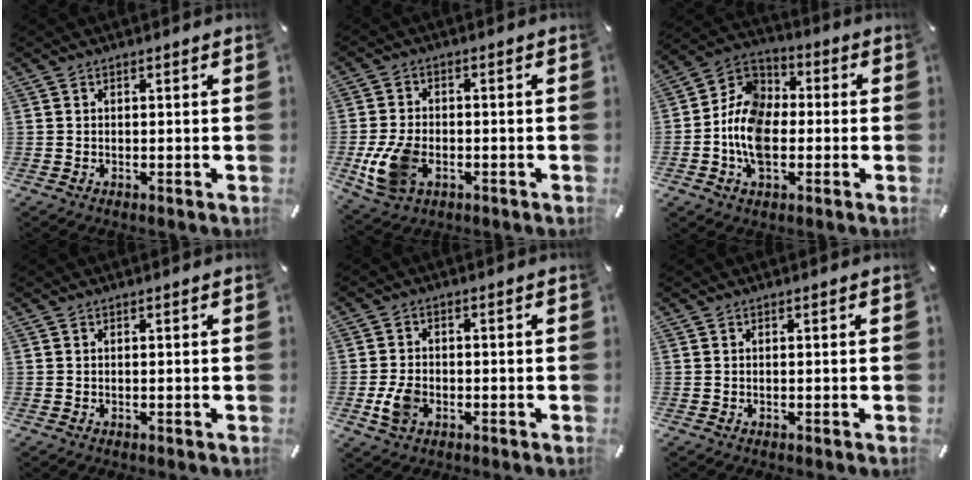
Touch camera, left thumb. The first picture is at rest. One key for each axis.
{"total": 10.1, "fx": -2.9, "fy": 7.0, "fz": 6.7, "tx": -0.155, "ty": 0.005, "tz": -0.051}
{"total": 11.8, "fx": -3.4, "fy": 8.4, "fz": 7.6, "tx": -0.185, "ty": 0.008, "tz": -0.070}
{"total": 0.0}
{"total": 5.8, "fx": -1.7, "fy": 4.2, "fz": 3.6, "tx": -0.085, "ty": 0.003, "tz": -0.032}
{"total": 0.0}